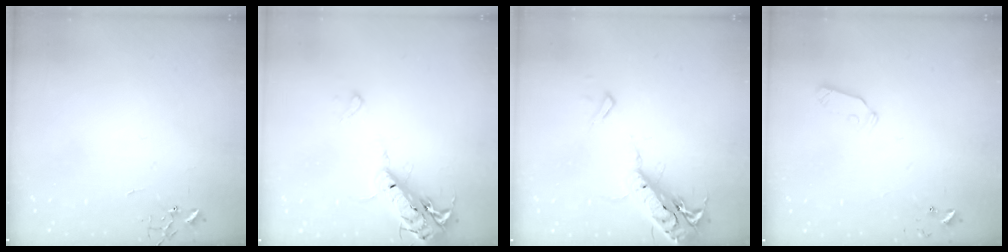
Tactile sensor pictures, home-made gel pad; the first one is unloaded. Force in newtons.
{"total": 17.5, "press": 17.2, "slide": 3.6}
{"total": 19.4, "press": 19.0, "slide": 4.2}
{"total": 5.3, "press": 5.3, "slide": 0.1}